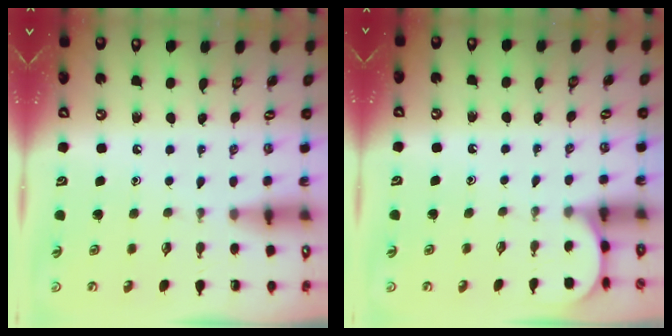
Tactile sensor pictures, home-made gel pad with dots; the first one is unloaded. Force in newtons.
{"total": 0.7, "press": 0.7, "slide": 0.1}